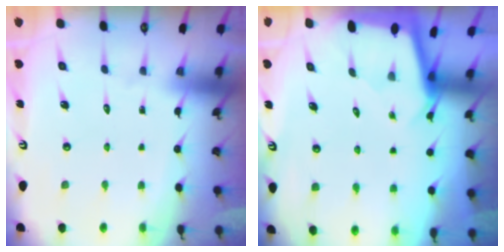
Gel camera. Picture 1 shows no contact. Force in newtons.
{"total": 2.0, "press": 2.0, "slide": 0.1}